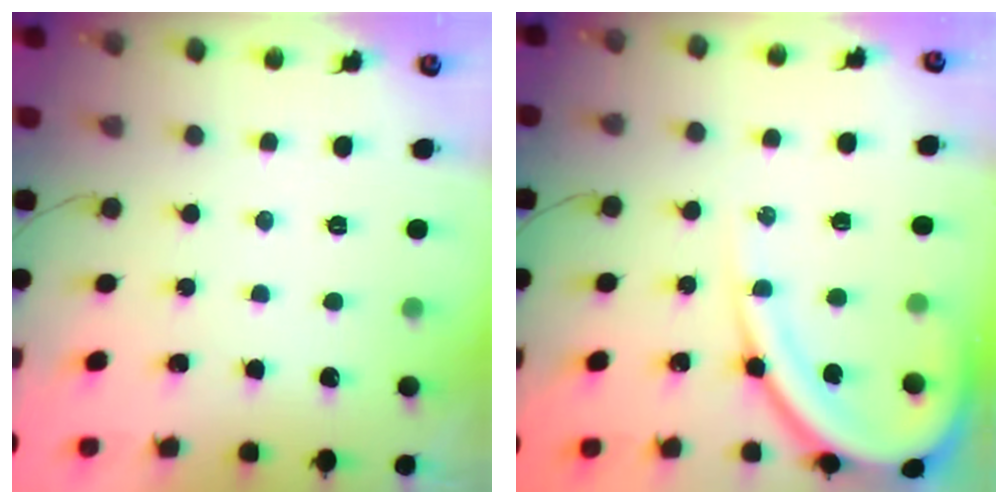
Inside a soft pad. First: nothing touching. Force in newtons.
{"total": 14.0, "press": 13.9, "slide": 1.5}